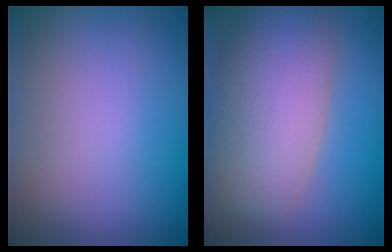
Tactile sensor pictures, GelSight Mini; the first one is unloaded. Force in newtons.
{"total": 9.6, "press": 9.6, "slide": 0.7}